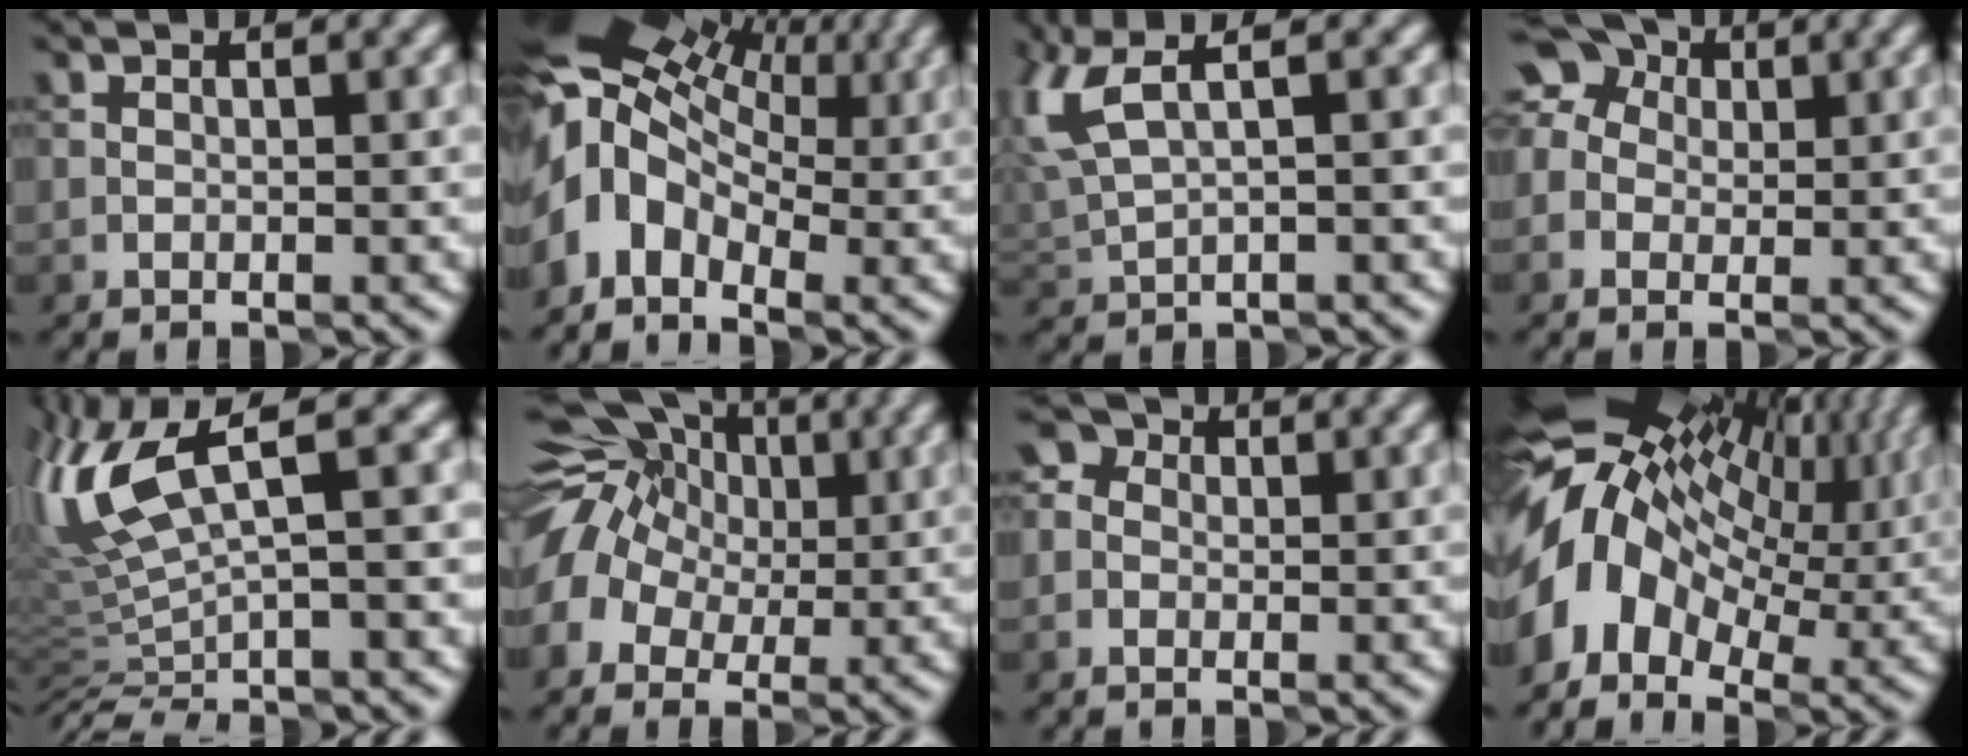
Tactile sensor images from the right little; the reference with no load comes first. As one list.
[{"total": 11.0, "force": [1.8, 7.7, 7.6], "torque": [-0.142, 0.017, 0.032]}, {"total": 5.0, "force": [2.7, 1.7, 3.9], "torque": [-0.104, 0.010, 0.062]}, {"total": 7.5, "force": [2.3, 6.0, 3.7], "torque": [-0.055, 0.036, 0.001]}, {"total": 8.1, "force": [0.9, 2.0, 7.8], "torque": [-0.173, 0.003, 0.020]}, {"total": 11.0, "force": [2.8, 8.7, 6.2], "torque": [-0.112, 0.035, 0.016]}, {"total": 2.4, "force": [0.0, 2.3, 0.7], "torque": [-0.001, 0.019, -0.009]}, {"total": 14.7, "force": [2.2, 9.9, 10.7], "torque": [-0.228, 0.010, 0.043]}]